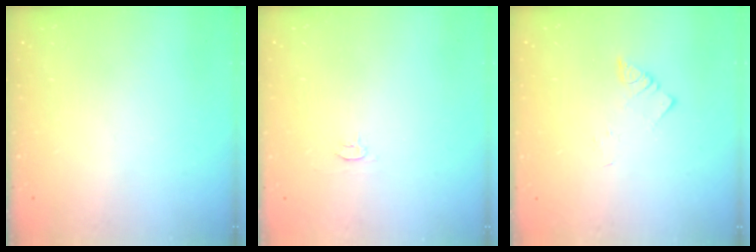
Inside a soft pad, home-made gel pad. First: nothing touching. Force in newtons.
{"total": 2.6, "press": 2.6, "slide": 0.3}
{"total": 1.9, "press": 1.9, "slide": 0.2}